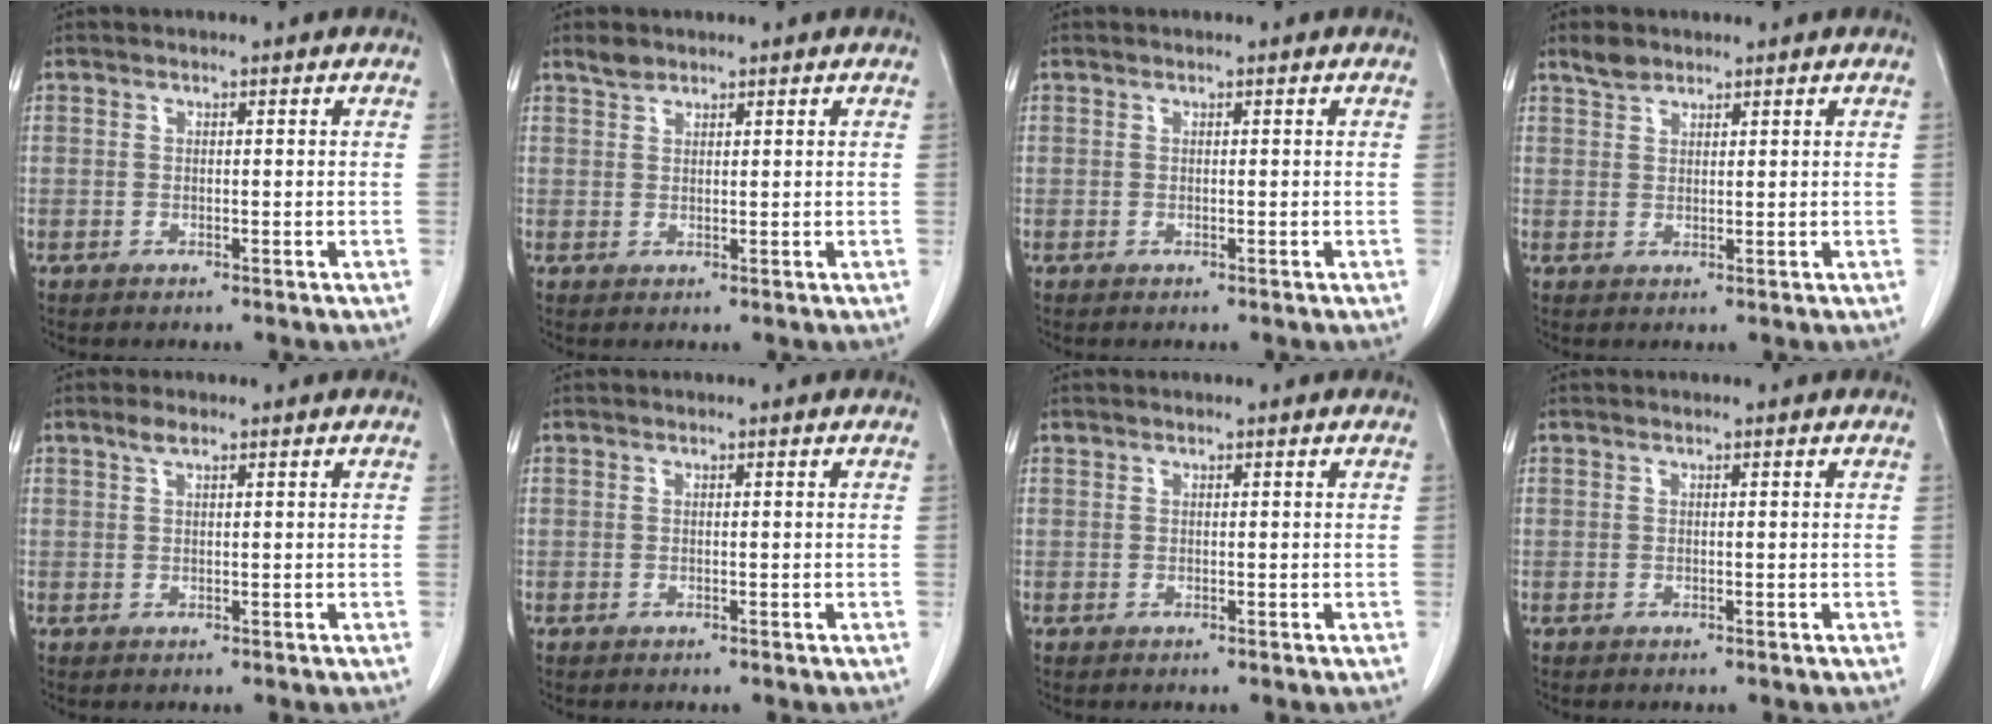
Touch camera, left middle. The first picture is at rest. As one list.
[{"total": 1.7, "force": [1.5, 0.7, 0.4], "torque": [-0.012, 0.005, 0.029]}, {"total": 0.0}, {"total": 2.2, "force": [1.9, 0.9, 0.6], "torque": [-0.017, 0.007, 0.037]}, {"total": 1.5, "force": [1.1, 0.3, 1.1], "torque": [-0.025, 0.005, 0.022]}, {"total": 0.0}, {"total": 0.0}, {"total": 0.0}]